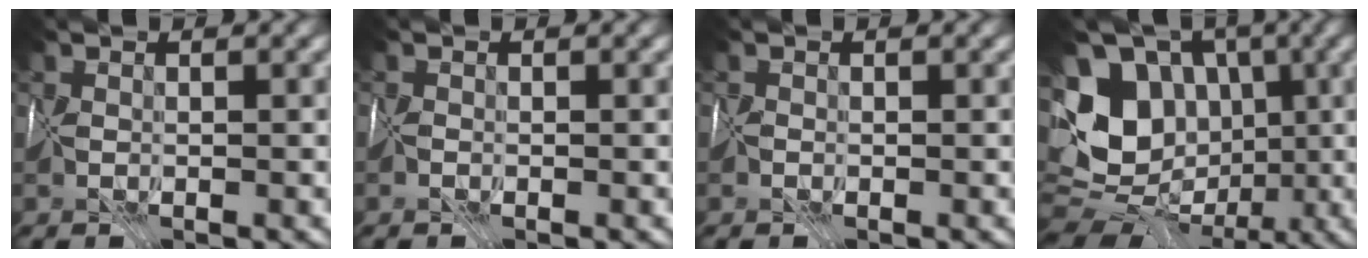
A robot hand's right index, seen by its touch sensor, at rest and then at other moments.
{"total": 1.0, "force": [-0.2, -0.6, -0.7], "torque": [0.007, 0.002, -0.008]}
{"total": 1.0, "force": [-0.1, -0.6, -0.8], "torque": [0.009, 0.002, -0.005]}
{"total": 11.3, "force": [0.6, 9.8, 5.7], "torque": [-0.122, 0.008, 0.014]}